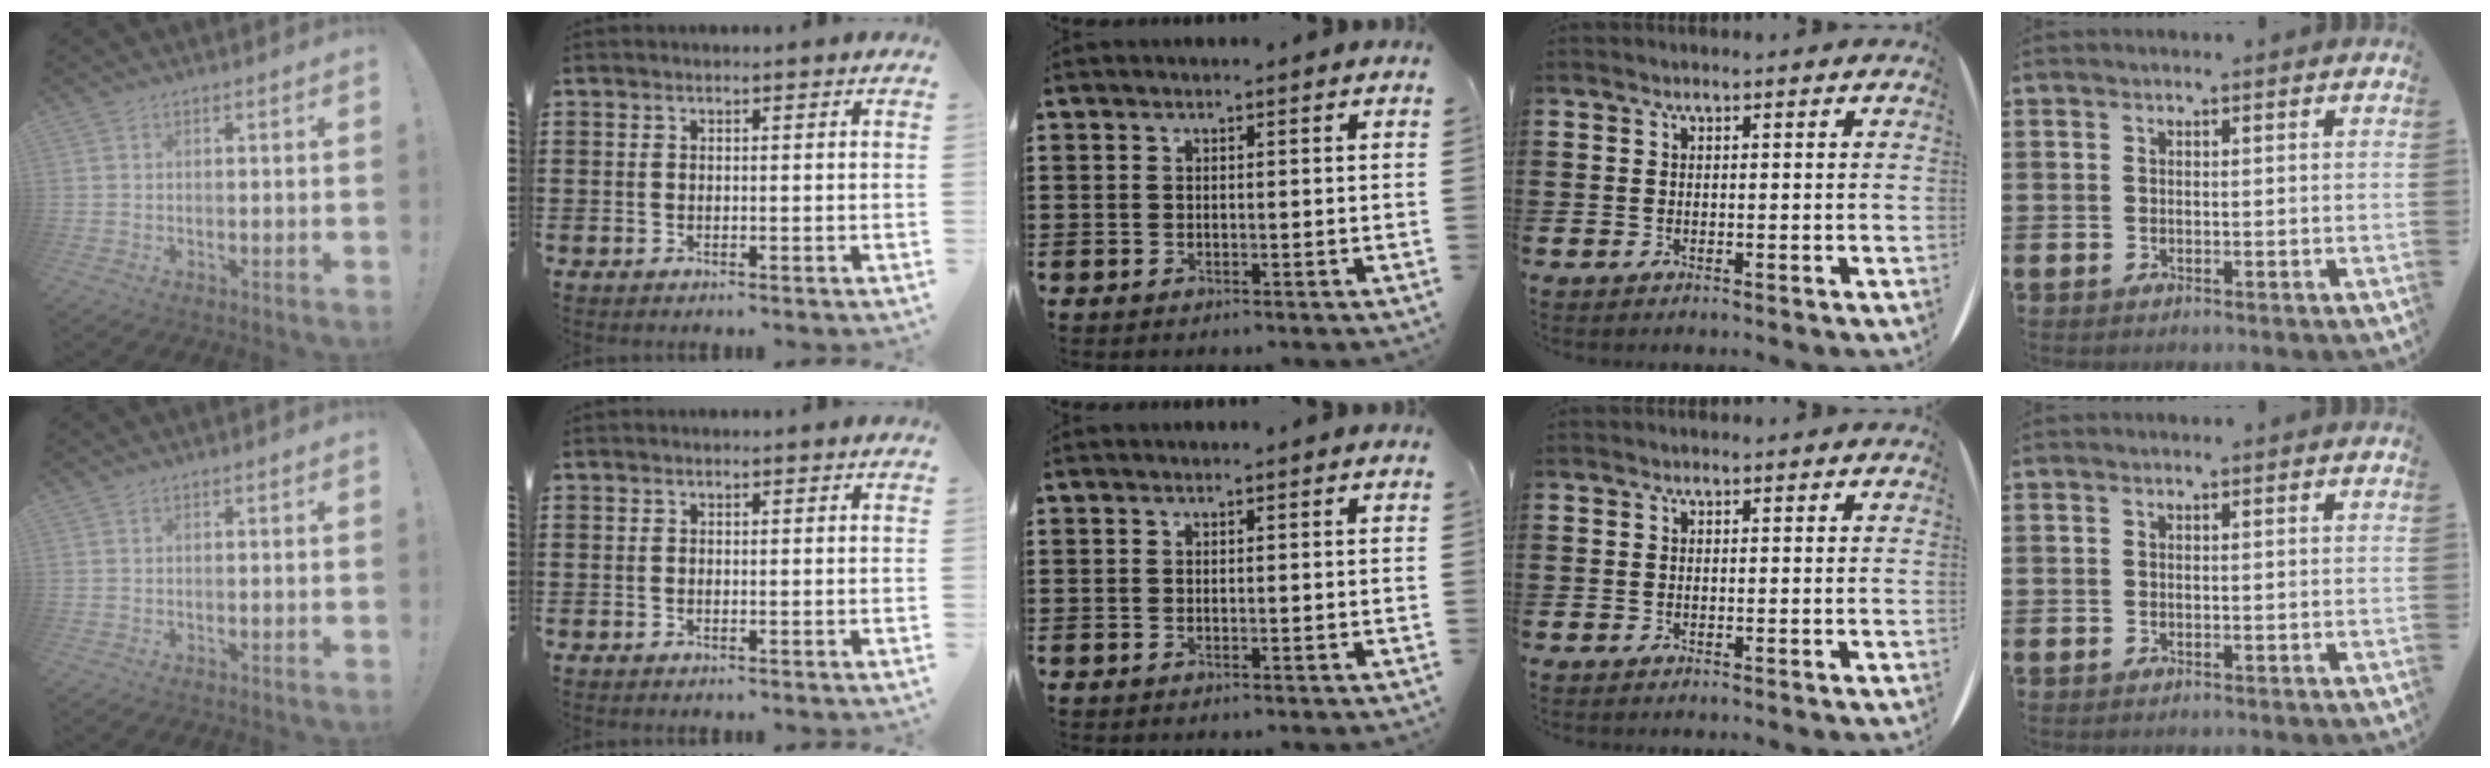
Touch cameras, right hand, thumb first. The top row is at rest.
{}